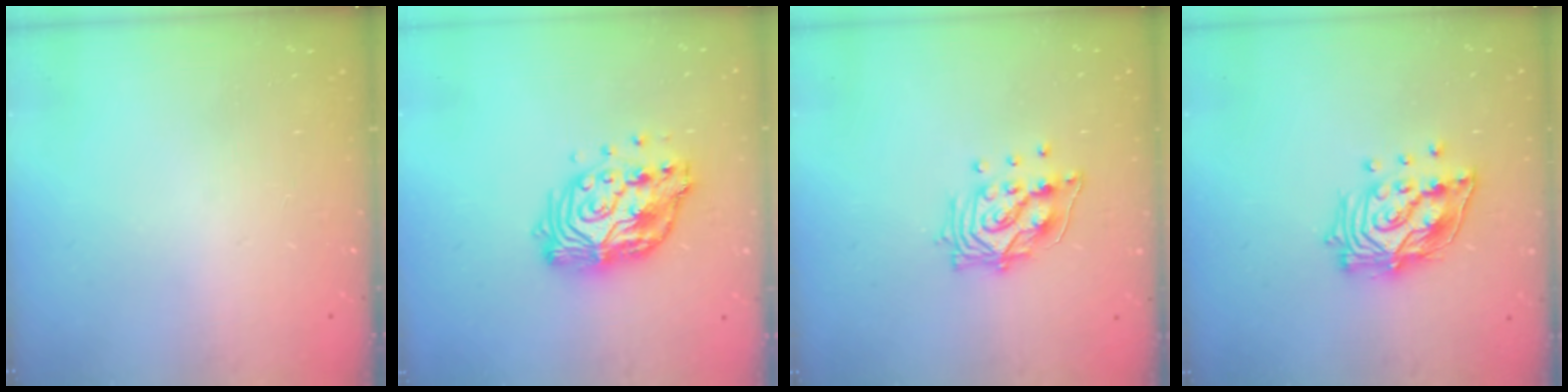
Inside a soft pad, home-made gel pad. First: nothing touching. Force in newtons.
{"total": 14.1, "press": 14.1, "slide": 1.1}
{"total": 12.0, "press": 12.0, "slide": 1.1}
{"total": 16.0, "press": 15.9, "slide": 2.0}